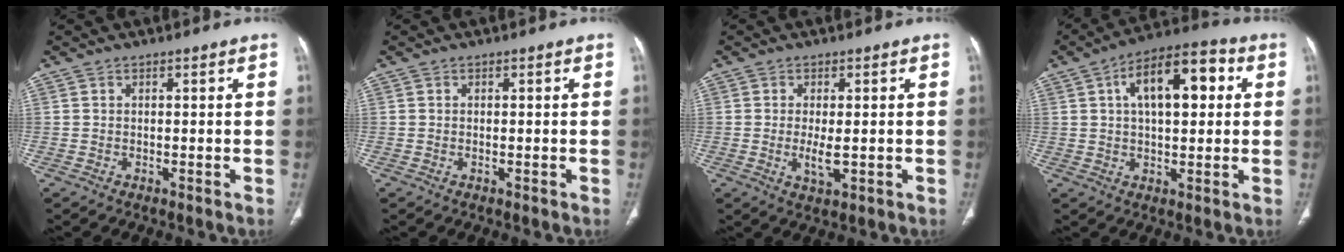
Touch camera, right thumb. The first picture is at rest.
{"total": 0.0}
{"total": 4.1, "force": [-0.5, 1.7, 3.8], "torque": [-0.072, -0.009, -0.006]}
{"total": 13.8, "force": [3.4, 6.7, 11.6], "torque": [-0.165, 0.022, 0.048]}